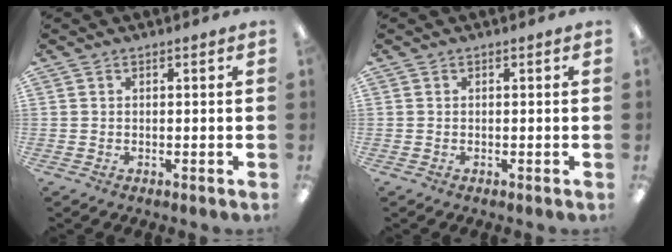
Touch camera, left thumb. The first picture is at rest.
{"total": 0.0}